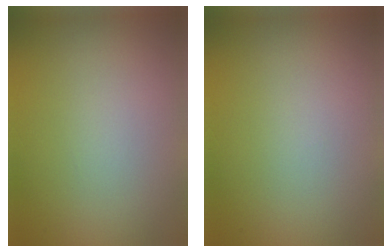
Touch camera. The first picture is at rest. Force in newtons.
{"total": 0.0}